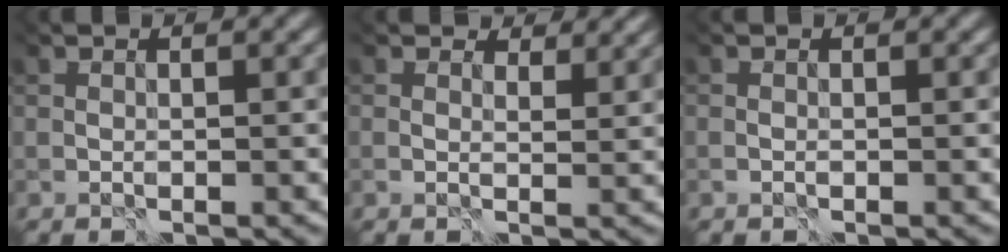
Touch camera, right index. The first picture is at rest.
{"total": 3.5, "force": [2.9, 1.1, 1.5], "torque": [-0.019, 0.003, 0.043]}
{"total": 1.3, "force": [-1.0, -0.5, -0.6], "torque": [0.007, -0.002, -0.012]}